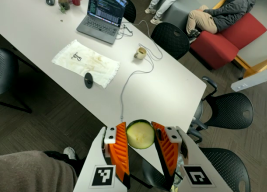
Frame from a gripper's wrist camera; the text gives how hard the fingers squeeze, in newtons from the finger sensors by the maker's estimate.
{"total": 8.6, "left": 8.4, "right": 8.9}